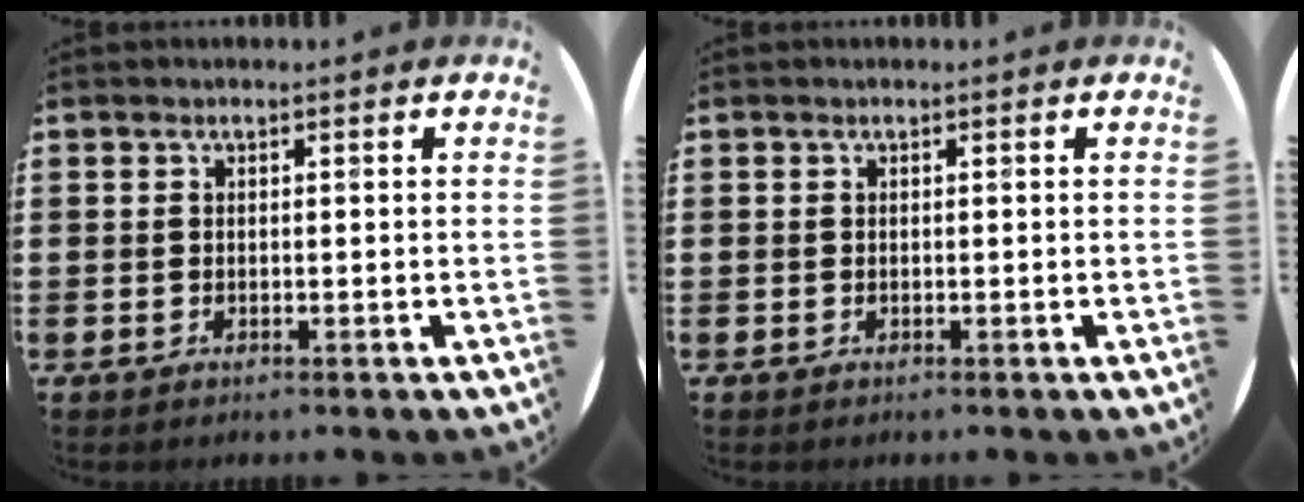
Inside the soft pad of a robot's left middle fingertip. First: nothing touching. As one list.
[{"total": 0.0}]